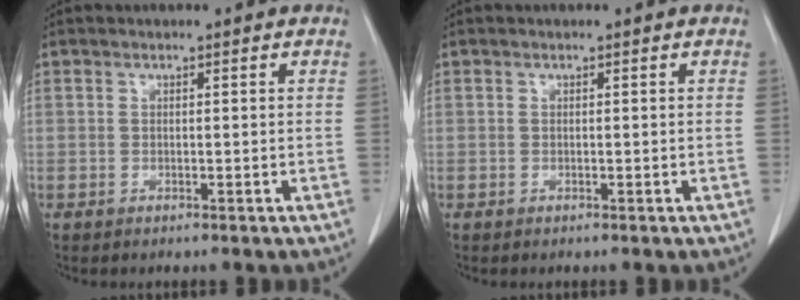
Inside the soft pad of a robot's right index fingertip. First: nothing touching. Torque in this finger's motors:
{"motor_torque": [0.00, 0.00, 0.00, 0.00]}